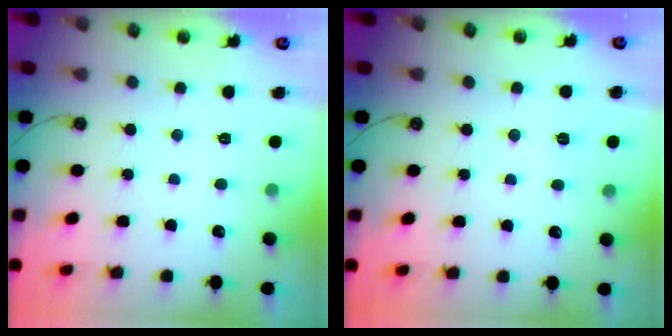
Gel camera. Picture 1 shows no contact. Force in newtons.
{"total": 7.8, "press": 6.4, "slide": 4.5}